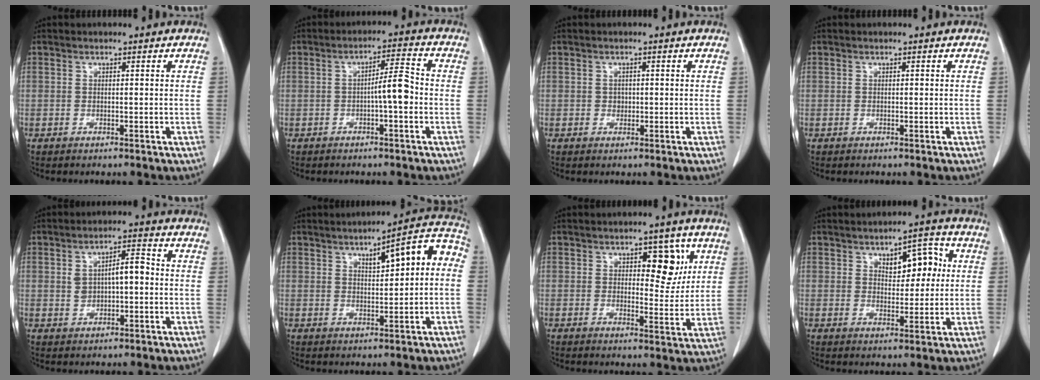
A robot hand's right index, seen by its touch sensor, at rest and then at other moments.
{"total": 4.9, "force": [-1.1, 0.5, 4.7], "torque": [-0.071, 0.012, -0.017]}
{"total": 1.0, "force": [-0.1, 0.9, 0.5], "torque": [-0.006, 0.003, 0.000]}
{"total": 0.0}
{"total": 5.7, "force": [0.3, 2.4, 5.1], "torque": [-0.089, 0.021, 0.009]}
{"total": 9.6, "force": [2.0, 2.4, 9.1], "torque": [-0.117, 0.035, 0.023]}
{"total": 7.0, "force": [2.8, 3.3, 5.5], "torque": [-0.062, 0.008, 0.040]}
{"total": 7.0, "force": [2.1, 3.5, 5.7], "torque": [-0.071, 0.019, 0.033]}